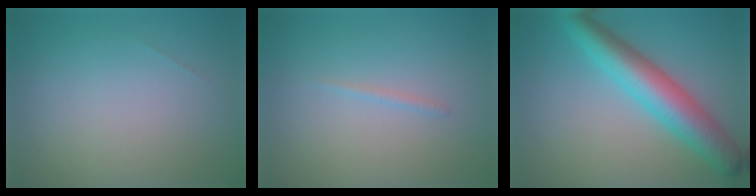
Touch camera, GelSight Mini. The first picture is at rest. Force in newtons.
{"total": 0.6, "press": 0.5, "slide": 0.1}
{"total": 6.7, "press": 6.7, "slide": 0.0}